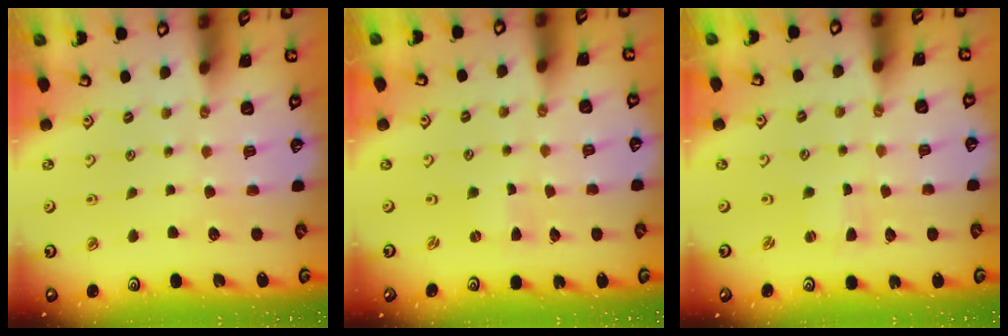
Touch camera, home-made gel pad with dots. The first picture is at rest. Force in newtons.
{"total": 0.0}
{"total": 1.0, "press": 1.0, "slide": 0.1}